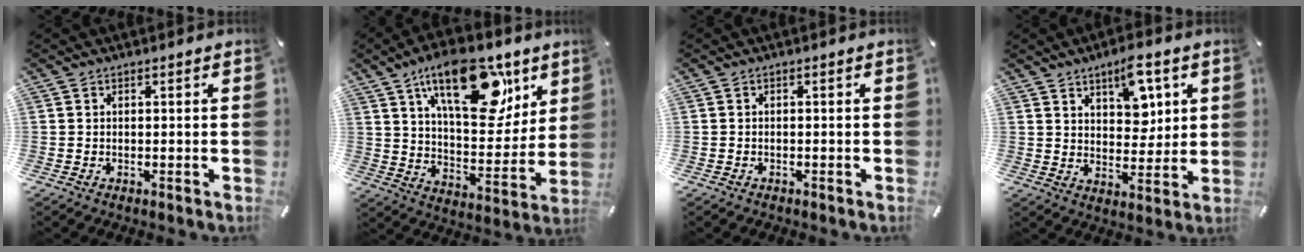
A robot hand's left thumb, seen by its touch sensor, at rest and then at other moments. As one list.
[{"total": 23.4, "force": [13.1, 11.2, 15.8], "torque": [-0.225, -0.066, 0.215]}, {"total": 0.7, "force": [-0.5, 0.5, 0.2], "torque": [-0.003, 0.003, -0.012]}, {"total": 9.3, "force": [5.4, 5.4, 5.3], "torque": [-0.056, -0.026, 0.088]}]